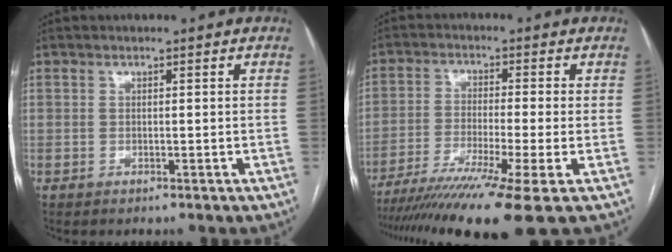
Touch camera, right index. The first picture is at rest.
{"total": 13.8, "force": [-9.8, -1.6, 9.6], "torque": [-0.163, -0.038, -0.162]}